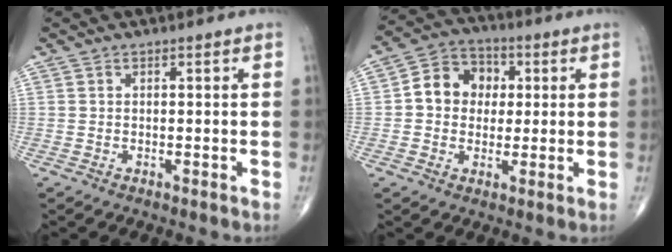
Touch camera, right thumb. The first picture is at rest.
{"total": 9.4, "force": [1.0, 7.8, 5.0], "torque": [-0.049, 0.020, 0.005]}